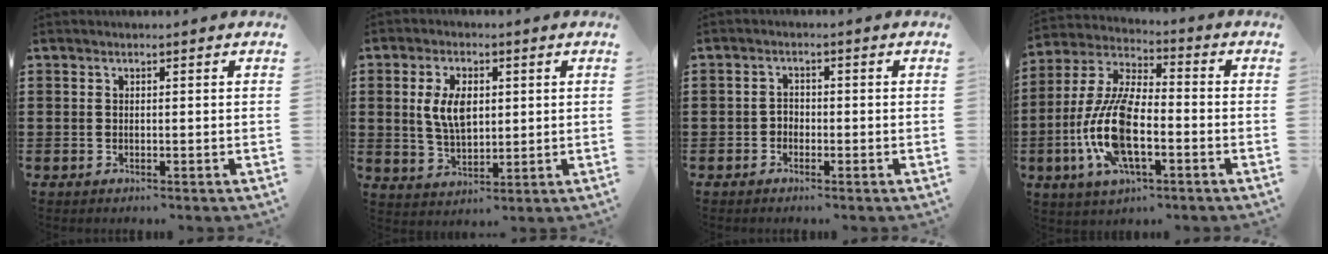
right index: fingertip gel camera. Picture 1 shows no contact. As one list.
[{"total": 6.6, "force": [1.2, 3.7, 5.4], "torque": [-0.113, 0.008, 0.015]}, {"total": 1.4, "force": [-1.0, 0.9, 0.3], "torque": [-0.011, 0.003, -0.023]}, {"total": 12.9, "force": [-3.3, 5.2, 11.3], "torque": [-0.261, -0.009, -0.066]}]